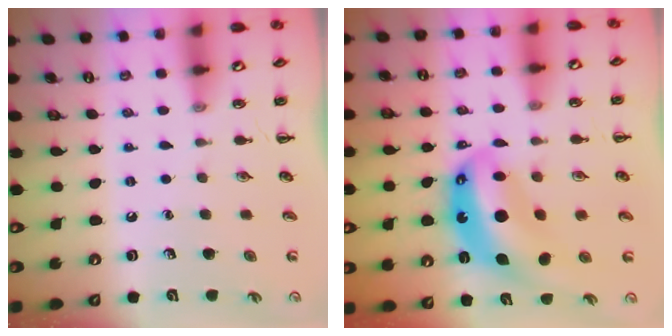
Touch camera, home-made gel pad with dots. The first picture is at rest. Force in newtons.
{"total": 13.4, "press": 13.0, "slide": 3.3}